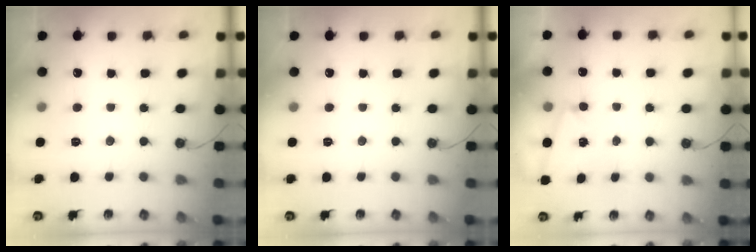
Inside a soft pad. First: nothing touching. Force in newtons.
{"total": 0.0}
{"total": 2.6, "press": 1.3, "slide": 2.3}